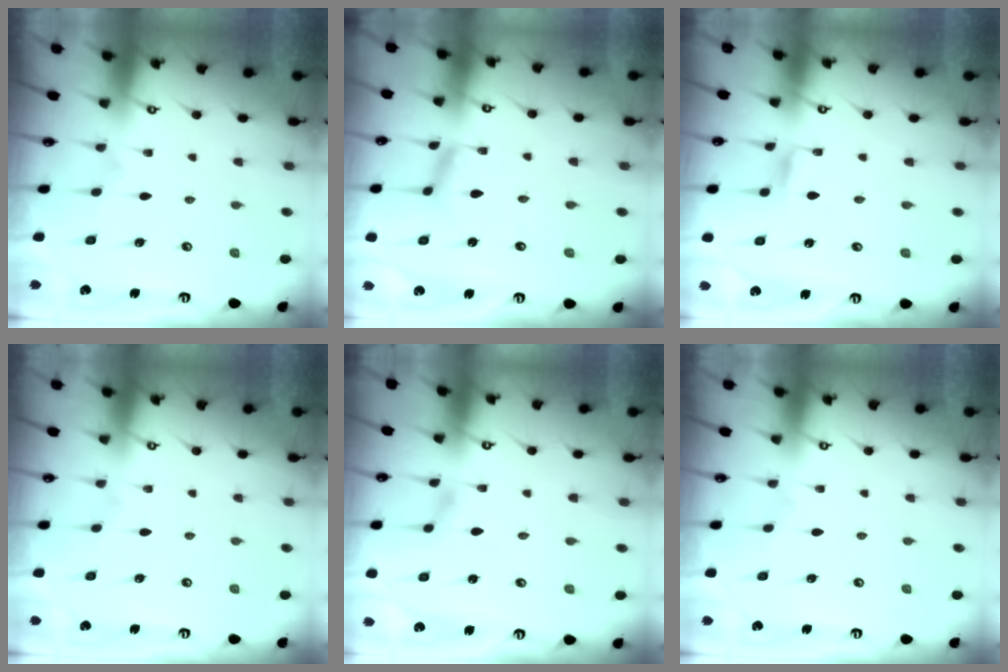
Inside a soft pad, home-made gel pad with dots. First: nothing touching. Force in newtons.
{"total": 6.6, "press": 6.6, "slide": 0.1}
{"total": 1.3, "press": 1.3, "slide": 0.2}
{"total": 0.0}
{"total": 1.8, "press": 1.8, "slide": 0.2}
{"total": 0.0}